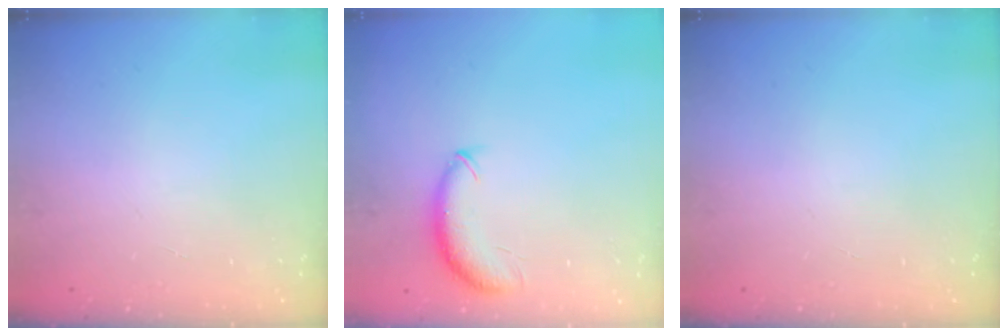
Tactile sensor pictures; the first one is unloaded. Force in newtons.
{"total": 8.7, "press": 8.6, "slide": 1.6}
{"total": 0.0}